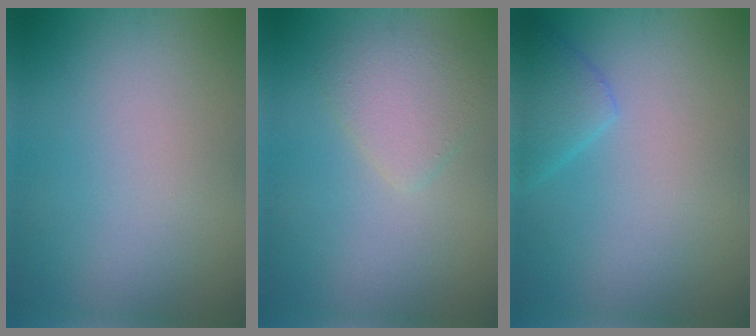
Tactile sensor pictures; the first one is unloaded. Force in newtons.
{"total": 2.5, "press": 2.5, "slide": 0.2}
{"total": 2.9, "press": 2.9, "slide": 0.3}